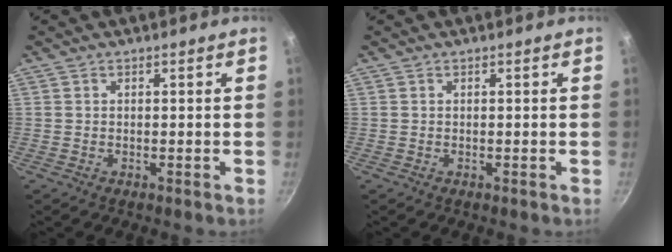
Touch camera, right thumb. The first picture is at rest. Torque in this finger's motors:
{"motor_torque": [-0.05, 0.04, -0.06, -0.09, 0.04]}